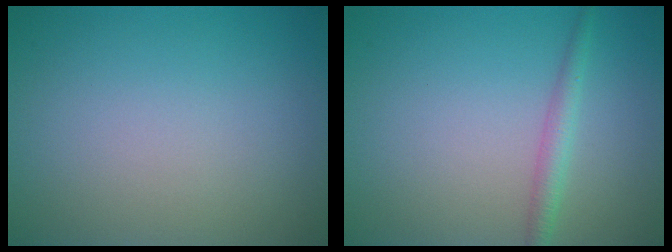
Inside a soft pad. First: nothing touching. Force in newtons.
{"total": 1.9, "press": 1.9, "slide": 0.0}